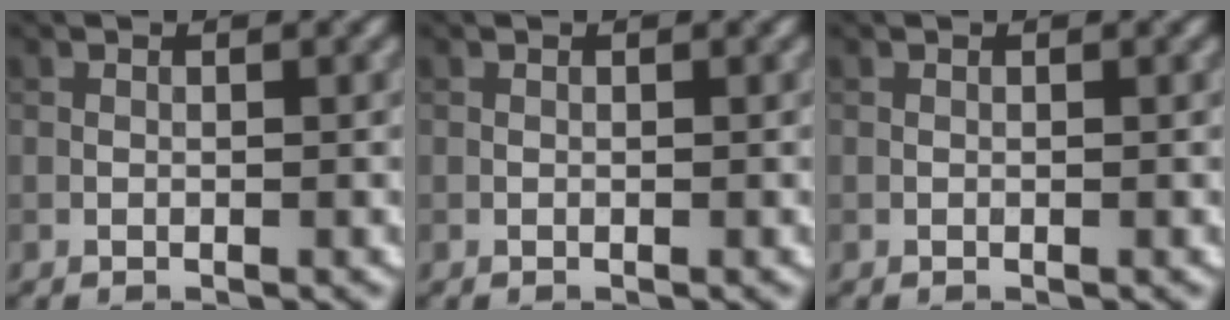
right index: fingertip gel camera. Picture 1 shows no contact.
{"total": 0.0}
{"total": 0.0}